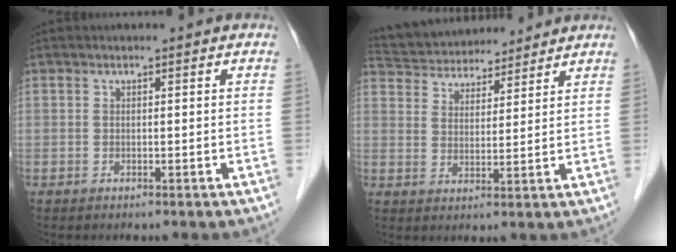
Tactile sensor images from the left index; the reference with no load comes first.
{"total": 14.1, "force": [12.9, 4.0, 3.8], "torque": [-0.074, 0.032, 0.214]}